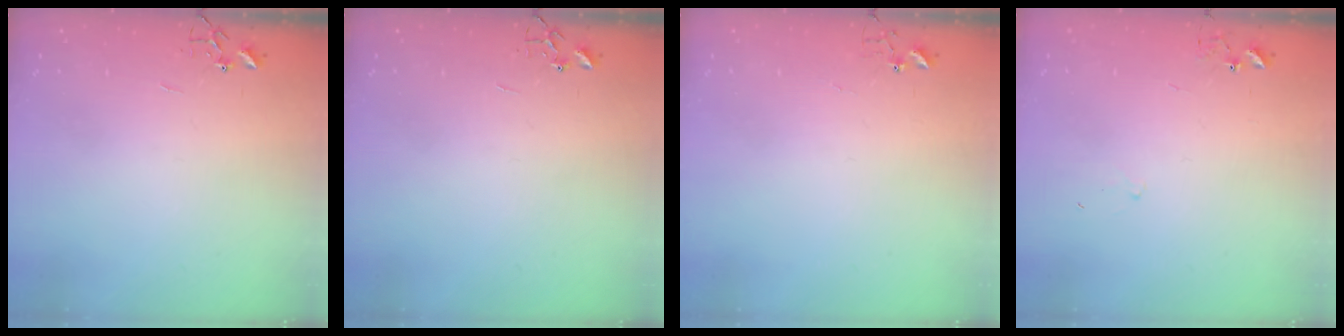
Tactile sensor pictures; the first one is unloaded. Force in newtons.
{"total": 0.0}
{"total": 3.9, "press": 3.9, "slide": 0.3}
{"total": 7.4, "press": 7.4, "slide": 0.5}